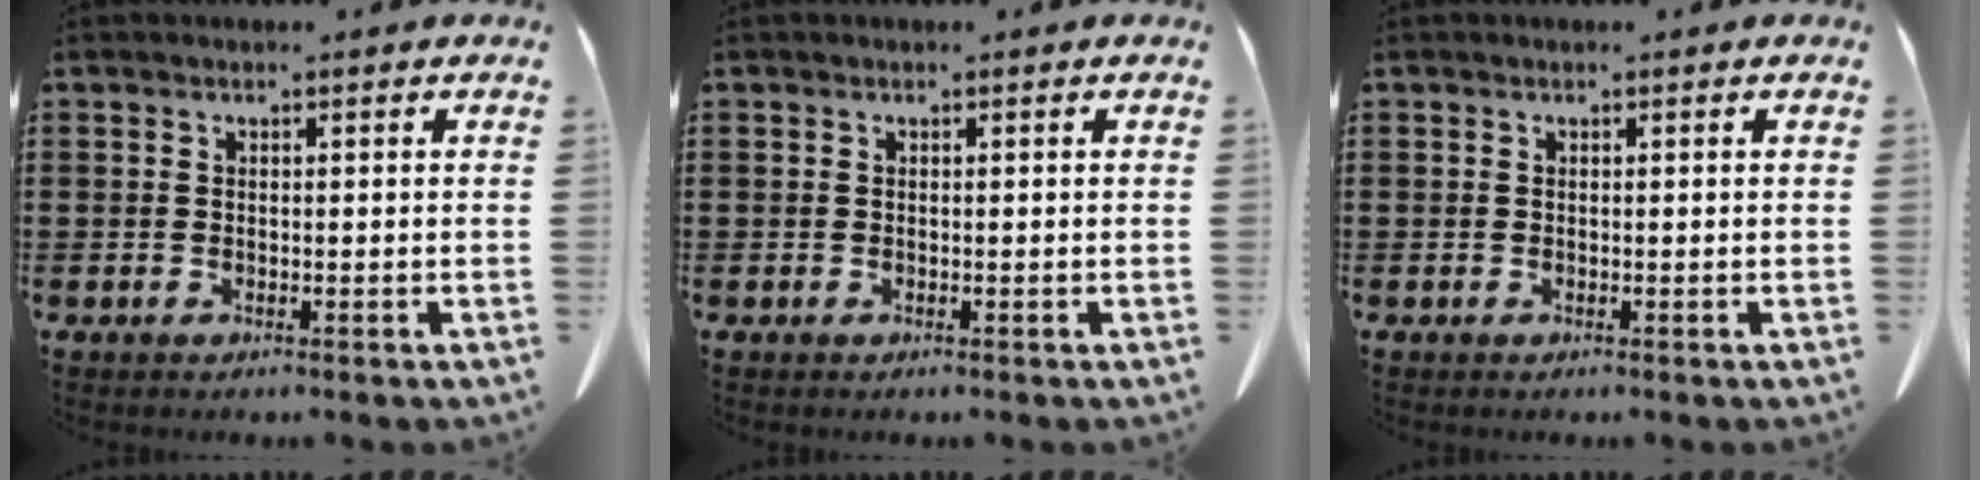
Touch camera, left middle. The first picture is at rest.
{"total": 0.0}
{"total": 0.0}